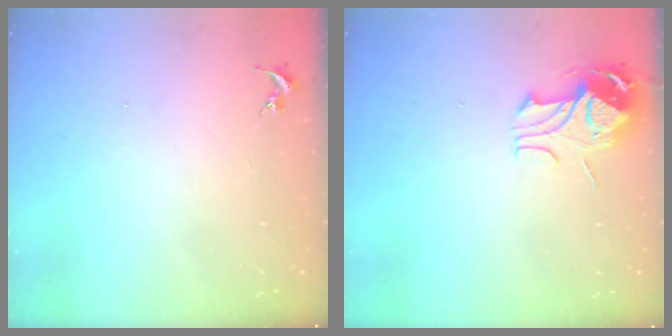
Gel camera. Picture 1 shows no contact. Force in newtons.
{"total": 9.9, "press": 9.8, "slide": 1.4}